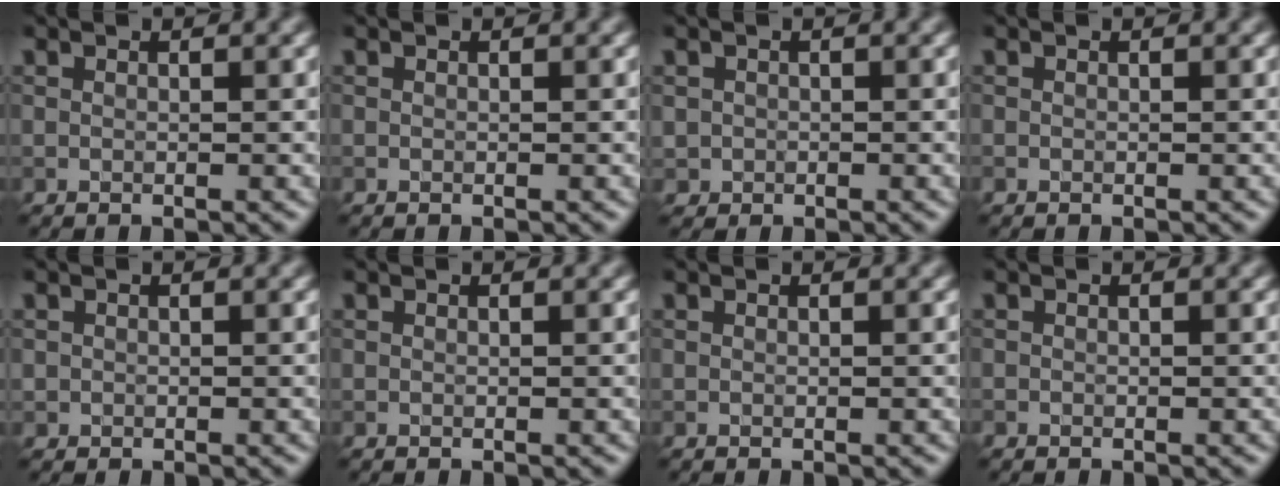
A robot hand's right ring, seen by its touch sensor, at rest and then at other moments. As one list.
[{"total": 0.0}, {"total": 1.0, "force": [-0.1, 1.0, -0.1], "torque": [0.012, -0.004, -0.001]}, {"total": 0.0}, {"total": 0.5, "force": [0.0, 0.5, 0.0], "torque": [0.008, -0.003, -0.002]}, {"total": 0.0}, {"total": 0.0}, {"total": 0.0}]